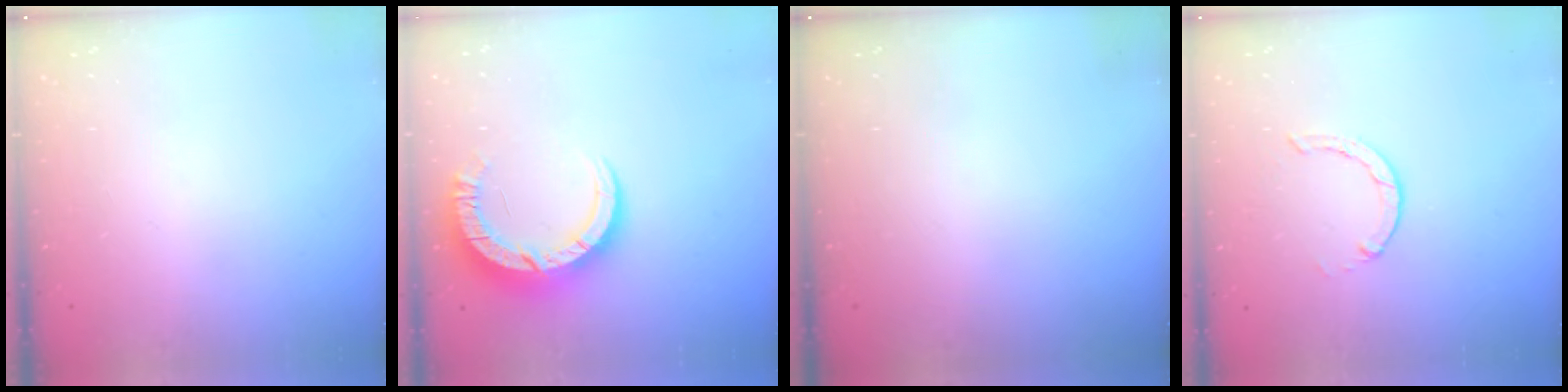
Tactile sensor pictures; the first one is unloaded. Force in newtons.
{"total": 10.0, "press": 10.0, "slide": 1.1}
{"total": 0.0}
{"total": 1.3, "press": 1.2, "slide": 0.3}